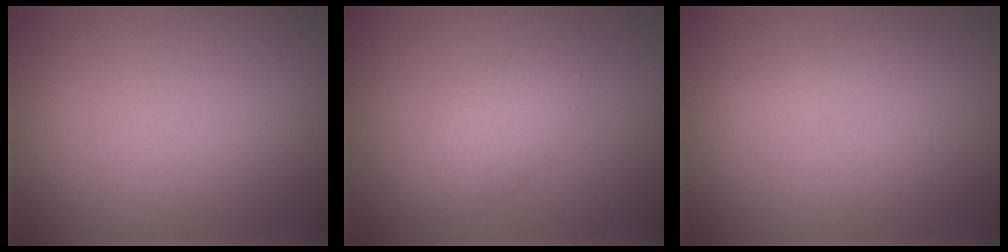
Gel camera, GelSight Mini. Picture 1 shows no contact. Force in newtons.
{"total": 2.7, "press": 2.7, "slide": 0.2}
{"total": 1.0, "press": 1.0, "slide": 0.0}